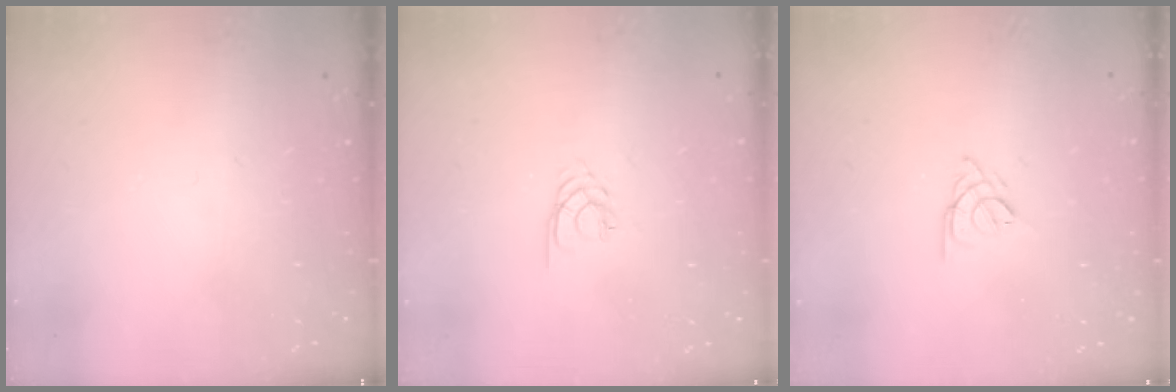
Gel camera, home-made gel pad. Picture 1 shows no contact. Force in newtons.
{"total": 1.9, "press": 1.9, "slide": 0.2}
{"total": 3.8, "press": 3.8, "slide": 0.6}